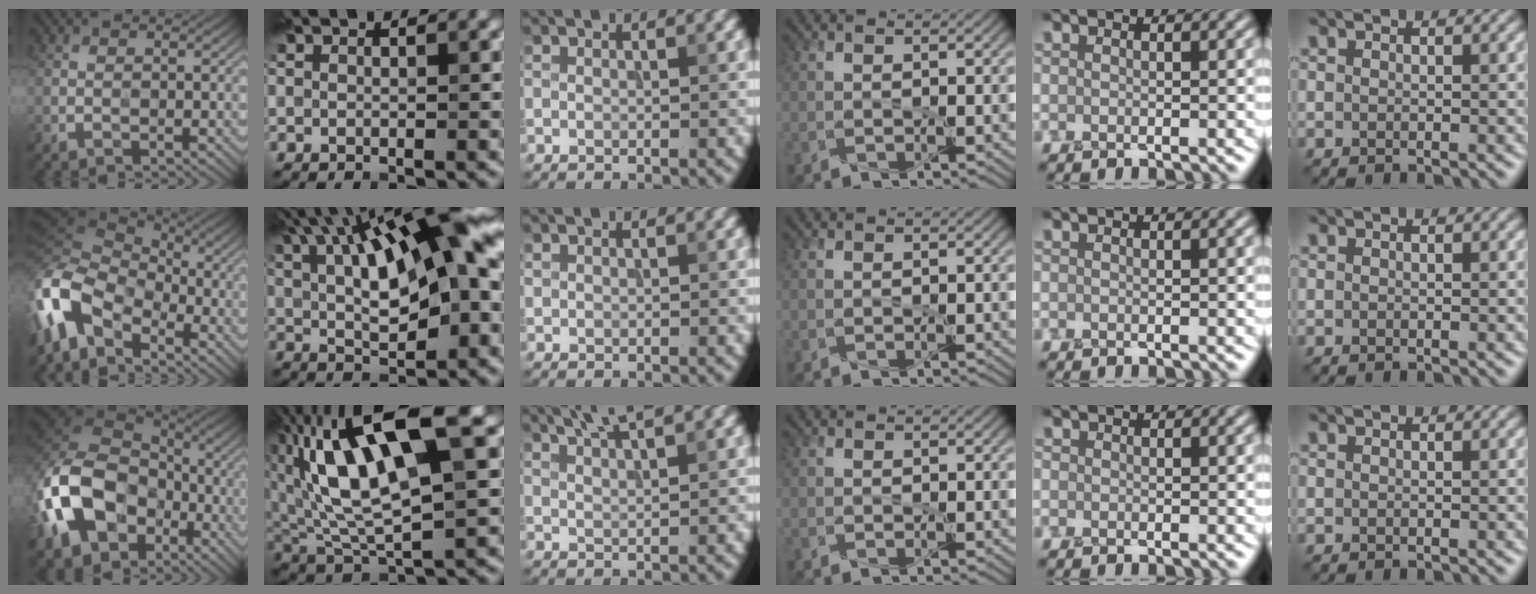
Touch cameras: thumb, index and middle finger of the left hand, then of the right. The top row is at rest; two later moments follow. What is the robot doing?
{"motion": "peel", "object": "sticker"}